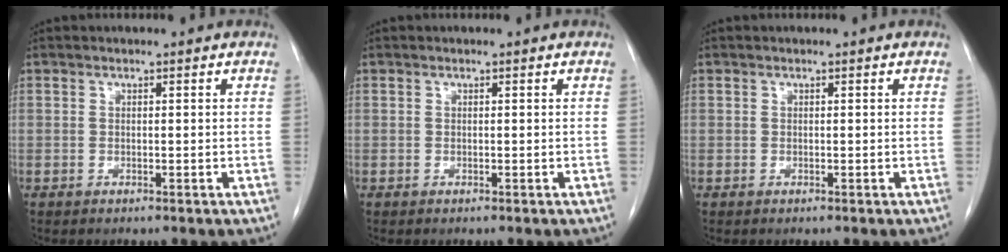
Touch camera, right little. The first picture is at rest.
{"total": 0.0}
{"total": 0.0}